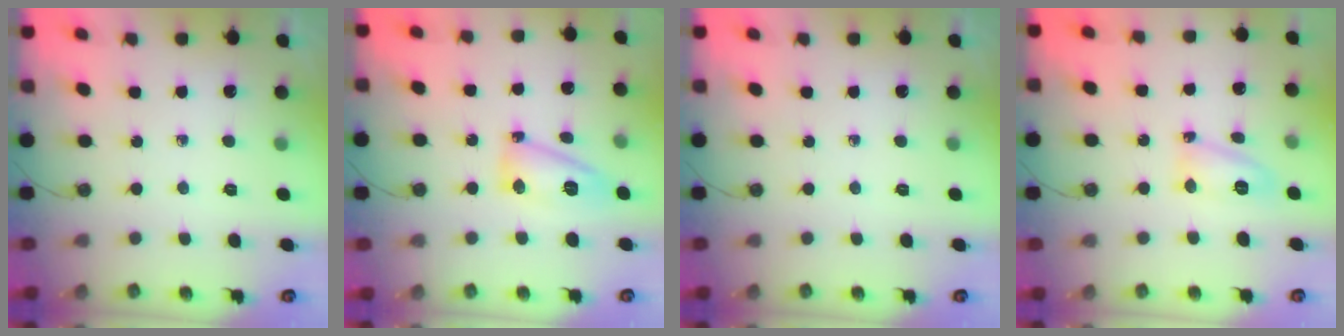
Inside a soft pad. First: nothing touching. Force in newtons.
{"total": 9.4, "press": 9.2, "slide": 2.0}
{"total": 0.0}
{"total": 7.2, "press": 7.0, "slide": 1.7}